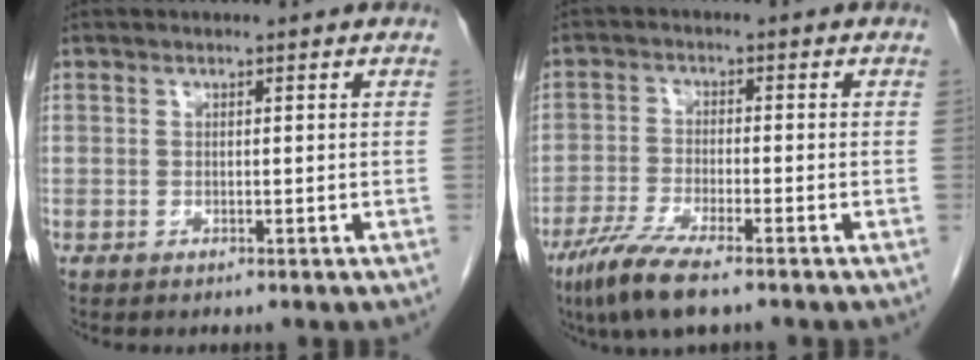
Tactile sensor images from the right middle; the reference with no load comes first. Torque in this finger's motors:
{"motor_torque": [1.32, -0.82, 0.15, 0.11]}